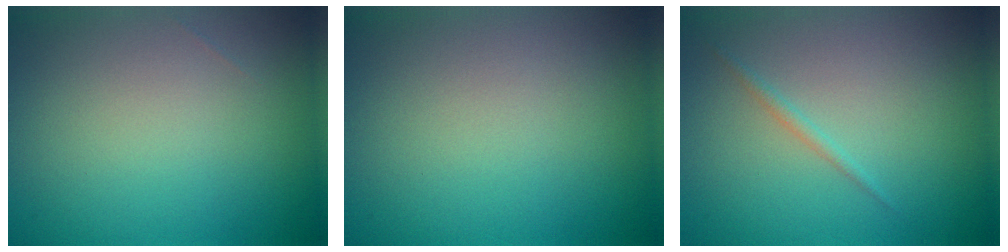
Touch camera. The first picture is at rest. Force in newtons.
{"total": 0.0}
{"total": 0.7, "press": 0.7, "slide": 0.1}